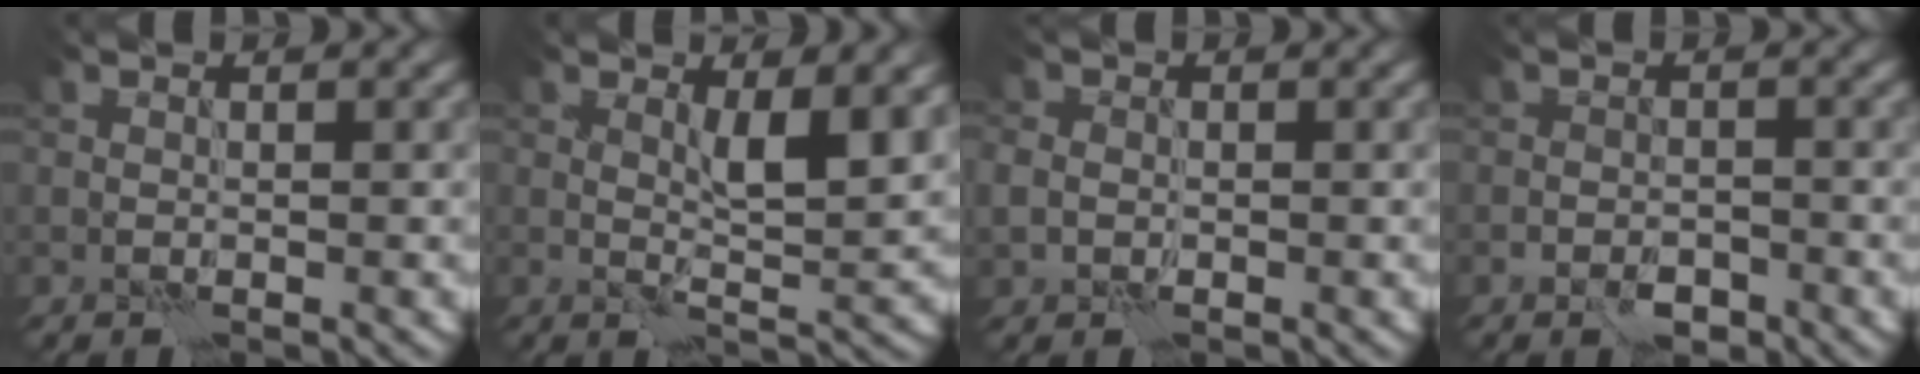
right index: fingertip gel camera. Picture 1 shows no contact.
{"total": 3.8, "force": [1.1, 0.8, 3.6], "torque": [-0.060, -0.005, 0.021]}
{"total": 2.0, "force": [-0.2, 1.8, 0.9], "torque": [-0.013, -0.001, -0.004]}
{"total": 2.1, "force": [-1.5, 1.2, 1.0], "torque": [-0.013, 0.002, -0.026]}